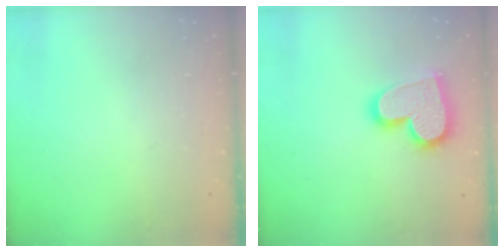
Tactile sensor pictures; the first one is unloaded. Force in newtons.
{"total": 17.0, "press": 16.9, "slide": 1.4}